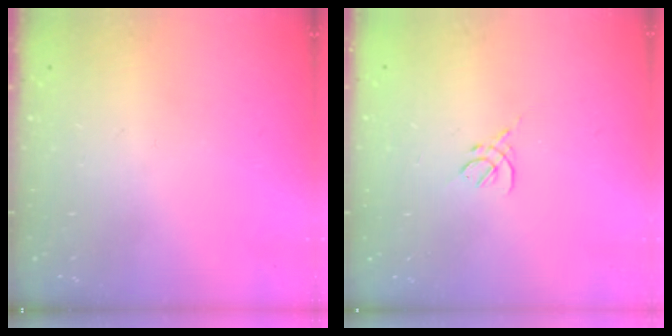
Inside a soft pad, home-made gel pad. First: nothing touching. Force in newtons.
{"total": 2.7, "press": 2.6, "slide": 0.8}